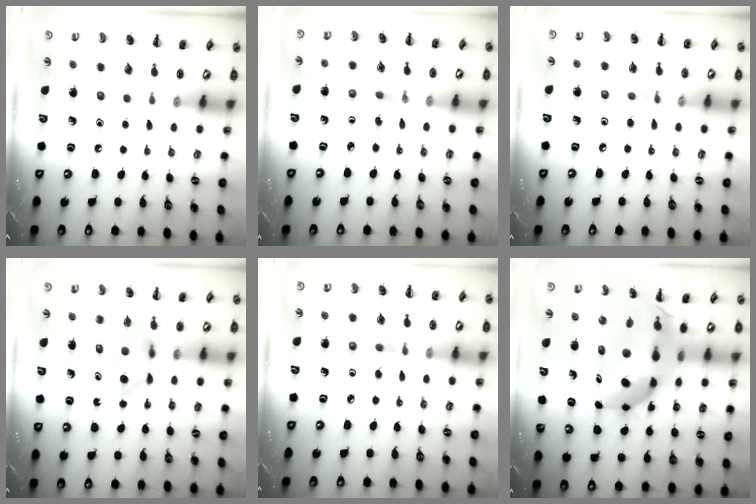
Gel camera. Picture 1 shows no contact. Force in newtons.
{"total": 2.9, "press": 2.7, "slide": 1.1}
{"total": 3.0, "press": 2.7, "slide": 1.2}
{"total": 4.1, "press": 4.0, "slide": 0.9}
{"total": 2.7, "press": 2.4, "slide": 1.2}
{"total": 15.9, "press": 15.2, "slide": 4.7}